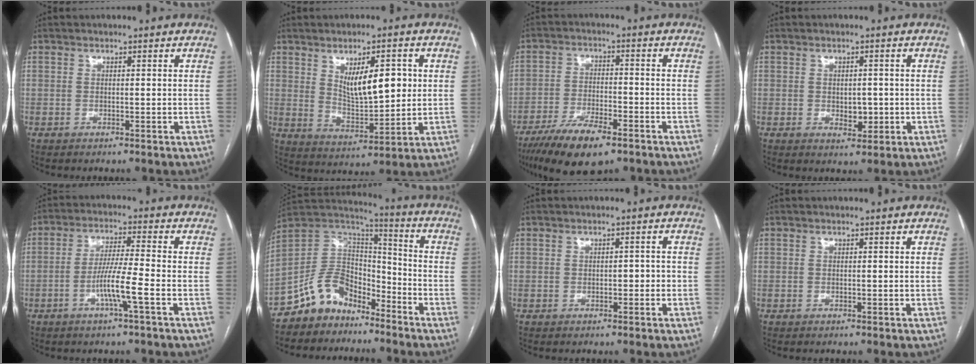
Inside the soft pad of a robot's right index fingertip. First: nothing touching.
{"total": 9.9, "force": [2.7, 3.4, 8.9], "torque": [-0.147, -0.002, 0.056]}
{"total": 11.0, "force": [-7.4, 2.9, 7.6], "torque": [-0.133, -0.018, -0.126]}
{"total": 3.2, "force": [-0.4, 1.9, 2.6], "torque": [-0.035, -0.002, 0.002]}
{"total": 9.0, "force": [-3.5, -0.7, 8.2], "torque": [-0.158, -0.001, -0.070]}
{"total": 11.2, "force": [-8.3, 6.5, 3.6], "torque": [-0.072, 0.053, -0.158]}
{"total": 1.4, "force": [-0.4, 0.9, 1.1], "torque": [-0.014, 0.010, -0.004]}
{"total": 0.0}